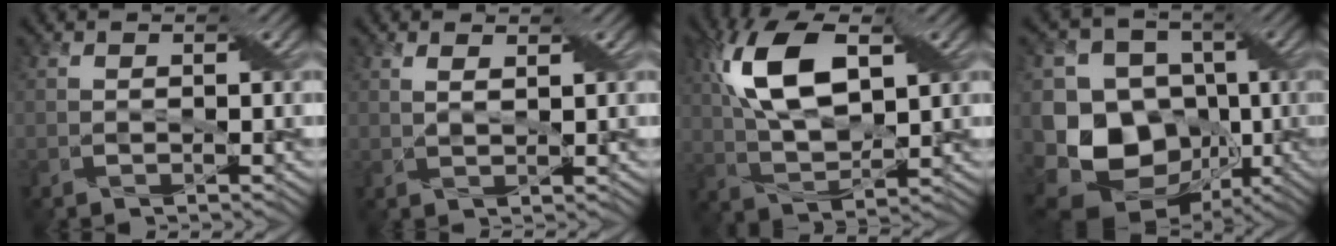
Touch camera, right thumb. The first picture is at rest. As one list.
[{"total": 1.5, "force": [1.1, 0.3, 1.0], "torque": [-0.015, -0.006, 0.021]}, {"total": 12.3, "force": [4.1, 6.1, 9.9], "torque": [-0.216, 0.015, 0.073]}, {"total": 15.3, "force": [-3.2, 12.9, 7.7], "torque": [-0.182, -0.022, -0.064]}]